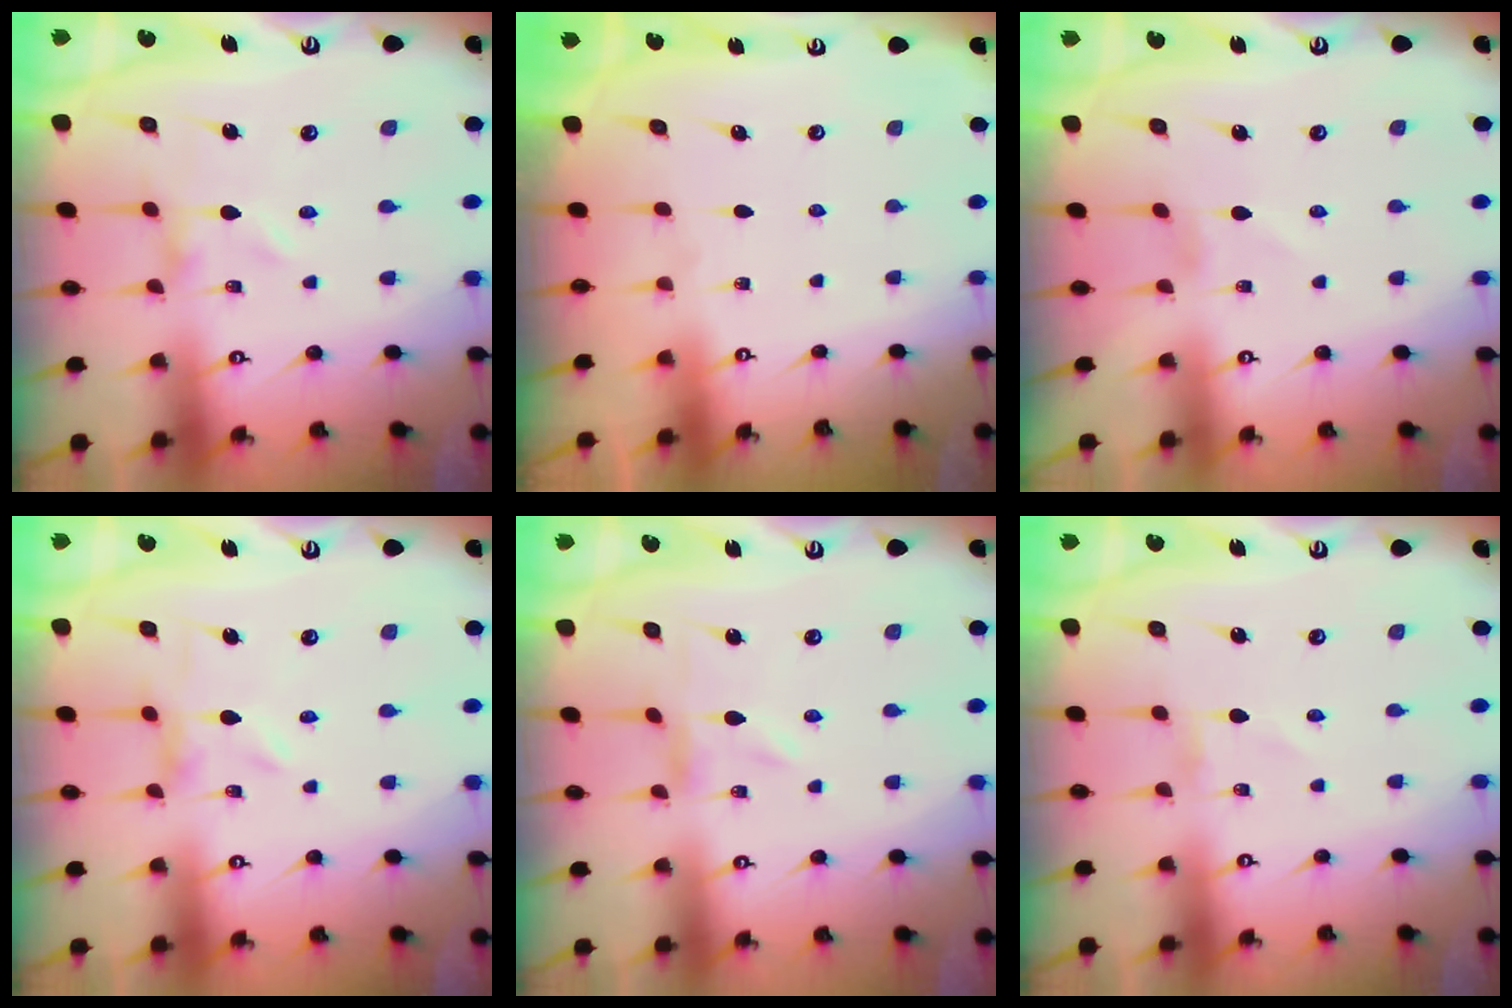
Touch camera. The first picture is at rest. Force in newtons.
{"total": 0.0}
{"total": 0.0}
{"total": 0.9, "press": 0.9, "slide": 0.3}
{"total": 0.0}
{"total": 0.0}